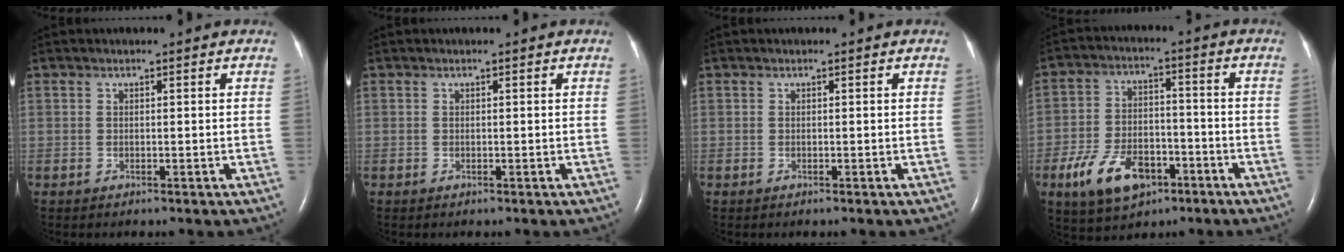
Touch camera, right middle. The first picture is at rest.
{"total": 0.0}
{"total": 0.0}
{"total": 11.2, "force": [-5.7, 6.2, 7.3], "torque": [-0.148, 0.005, -0.093]}